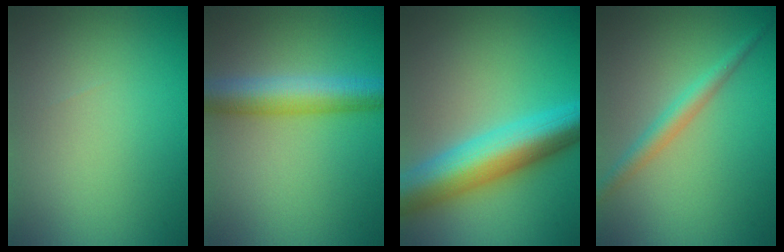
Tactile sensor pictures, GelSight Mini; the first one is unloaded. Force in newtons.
{"total": 5.8, "press": 5.8, "slide": 0.2}
{"total": 9.8, "press": 9.8, "slide": 0.3}
{"total": 2.5, "press": 2.5, "slide": 0.1}